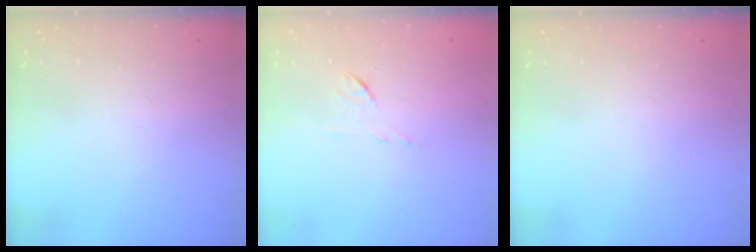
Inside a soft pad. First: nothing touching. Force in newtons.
{"total": 6.0, "press": 6.0, "slide": 0.7}
{"total": 0.0}